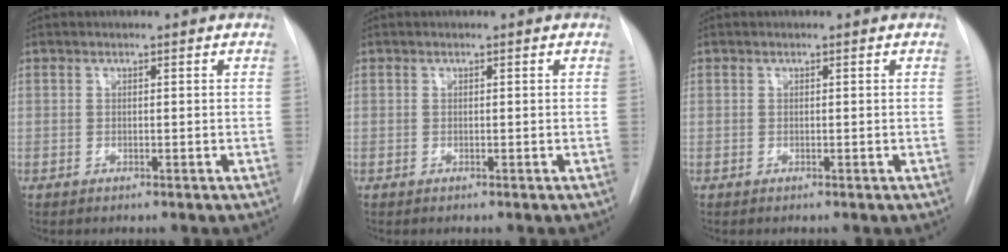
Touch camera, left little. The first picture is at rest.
{"total": 0.0}
{"total": 0.0}